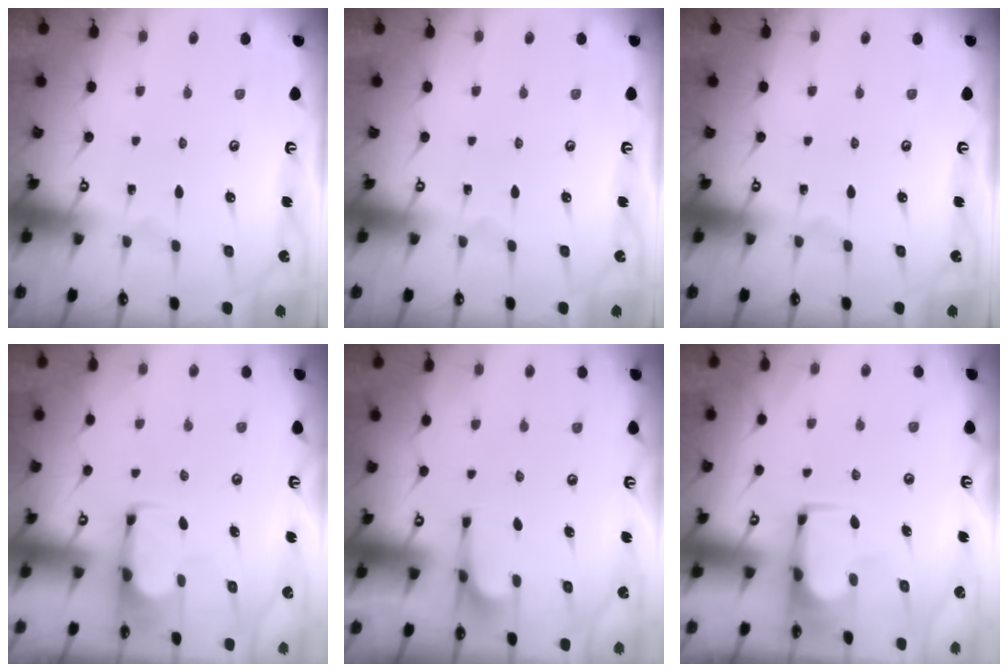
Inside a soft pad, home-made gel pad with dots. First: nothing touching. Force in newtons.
{"total": 0.0}
{"total": 0.0}
{"total": 1.9, "press": 1.7, "slide": 0.8}
{"total": 2.7, "press": 2.6, "slide": 0.5}
{"total": 1.7, "press": 1.7, "slide": 0.1}